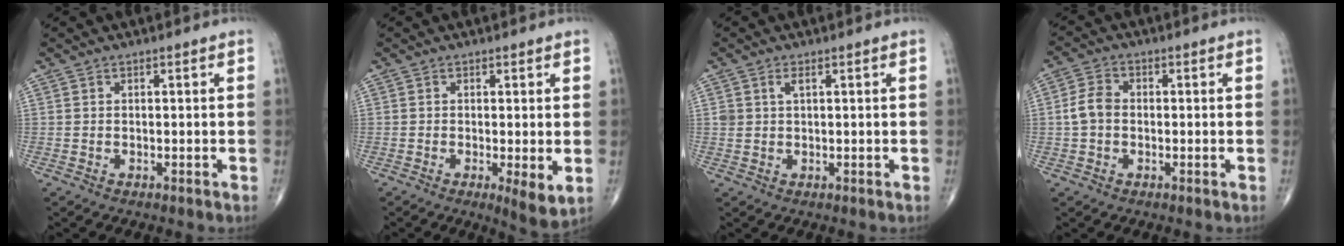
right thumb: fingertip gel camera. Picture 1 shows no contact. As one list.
[{"total": 4.9, "force": [-0.7, 1.2, 4.7], "torque": [-0.076, -0.018, -0.016]}, {"total": 1.8, "force": [0.8, 0.9, 1.4], "torque": [-0.031, 0.005, 0.019]}, {"total": 4.5, "force": [-0.3, 3.3, 3.0], "torque": [-0.061, 0.015, -0.012]}]